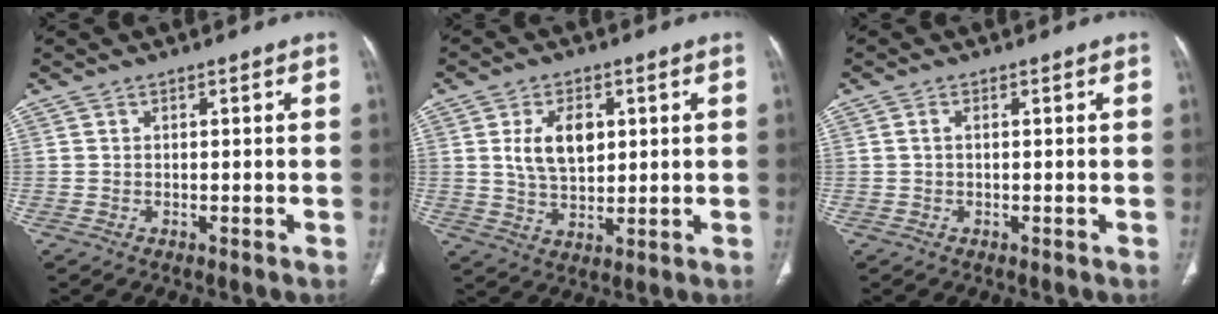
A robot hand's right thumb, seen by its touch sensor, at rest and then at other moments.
{"total": 8.3, "force": [2.1, 5.0, 6.3], "torque": [-0.099, -0.011, 0.044]}
{"total": 0.8, "force": [0.1, 0.3, 0.8], "torque": [-0.020, 0.001, 0.000]}